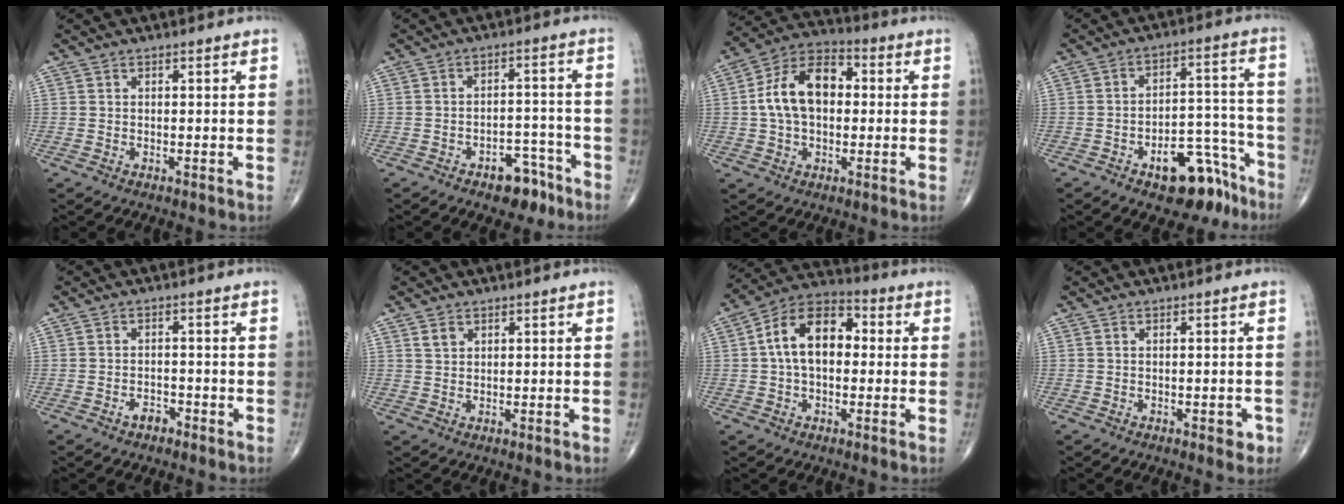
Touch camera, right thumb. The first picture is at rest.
{"total": 7.0, "force": [-4.6, 3.9, 3.6], "torque": [-0.021, 0.042, -0.065]}
{"total": 13.8, "force": [1.1, 8.9, 10.5], "torque": [-0.176, 0.032, 0.008]}
{"total": 13.6, "force": [-8.4, 6.6, 8.4], "torque": [-0.068, 0.083, -0.114]}
{"total": 2.4, "force": [-1.6, 1.4, 1.1], "torque": [-0.014, 0.012, -0.025]}
{"total": 2.2, "force": [1.2, 1.5, 1.0], "torque": [-0.012, -0.003, 0.024]}
{"total": 13.0, "force": [1.1, 8.1, 10.1], "torque": [-0.157, 0.036, 0.004]}
{"total": 2.2, "force": [-0.9, 1.1, 1.6], "torque": [-0.014, 0.003, -0.010]}